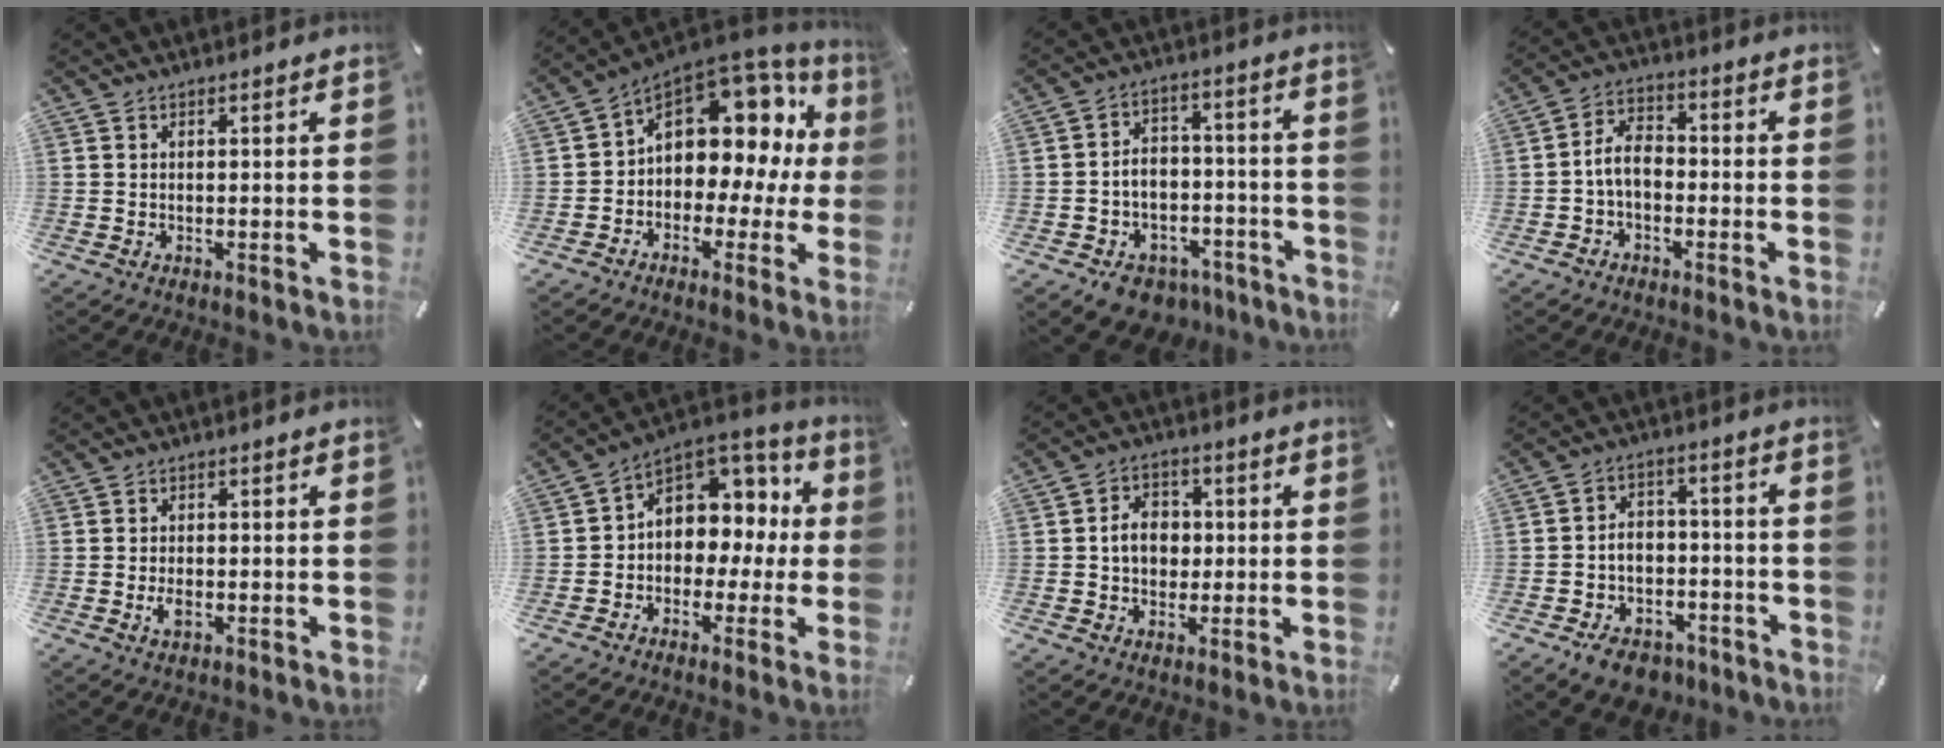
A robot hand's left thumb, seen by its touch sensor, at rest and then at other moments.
{"total": 12.4, "force": [4.8, 8.9, 7.2], "torque": [-0.103, -0.048, 0.082]}
{"total": 8.4, "force": [-4.5, 6.9, 1.6], "torque": [-0.013, 0.039, -0.072]}
{"total": 6.8, "force": [-1.9, 4.5, 4.7], "torque": [-0.101, 0.017, -0.037]}
{"total": 2.8, "force": [-0.9, 1.7, 2.0], "torque": [-0.043, 0.001, -0.017]}
{"total": 8.7, "force": [2.1, 7.7, 3.5], "torque": [-0.062, -0.024, 0.045]}
{"total": 7.6, "force": [0.0, 6.3, 4.2], "torque": [-0.069, 0.008, -0.003]}
{"total": 9.1, "force": [-5.7, 6.5, 2.9], "torque": [-0.041, 0.056, -0.096]}